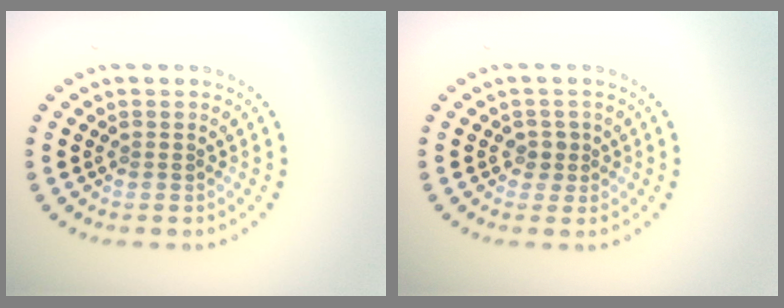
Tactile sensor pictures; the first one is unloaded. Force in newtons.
{"total": 1.5, "press": 1.2, "slide": 0.9}